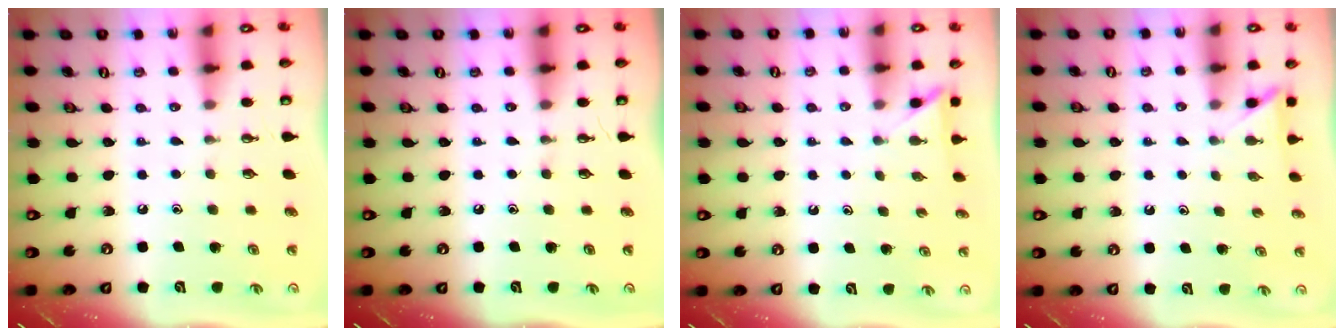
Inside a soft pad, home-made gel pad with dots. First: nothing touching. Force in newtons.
{"total": 0.0}
{"total": 2.5, "press": 2.5, "slide": 0.3}
{"total": 2.5, "press": 2.5, "slide": 0.3}